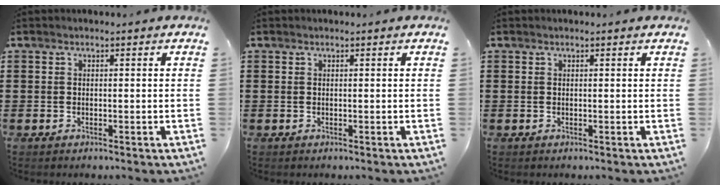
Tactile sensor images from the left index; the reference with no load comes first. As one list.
[{"total": 0.0}, {"total": 0.0}]